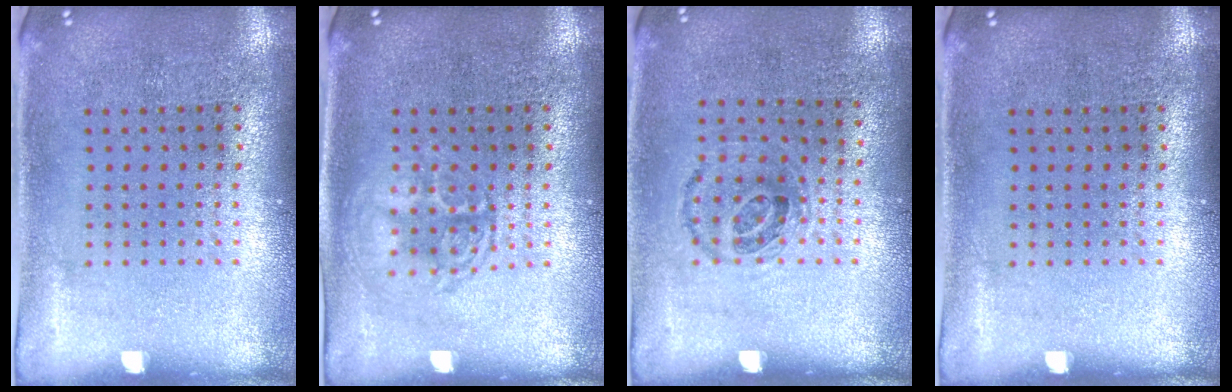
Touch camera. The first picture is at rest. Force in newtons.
{"total": 1.3, "press": 1.3, "slide": 0.1}
{"total": 0.9, "press": 0.7, "slide": 0.6}
{"total": 0.0}